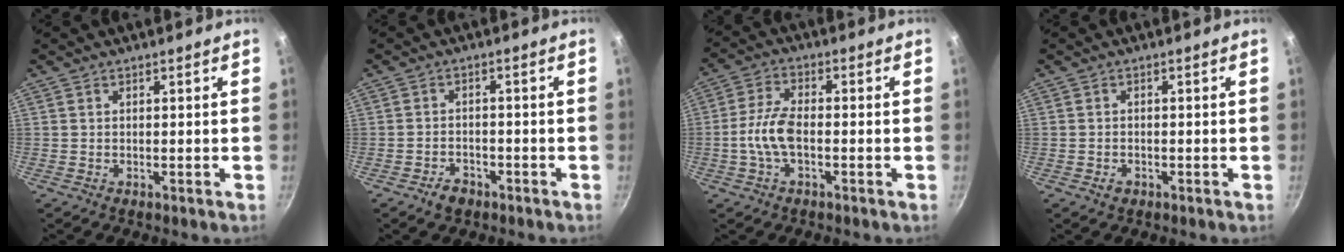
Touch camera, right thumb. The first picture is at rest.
{"total": 3.5, "force": [-2.4, 2.2, 1.4], "torque": [-0.018, 0.024, -0.033]}
{"total": 7.3, "force": [-1.6, 3.5, 6.2], "torque": [-0.129, 0.024, -0.039]}
{"total": 1.7, "force": [-0.9, 1.2, 0.8], "torque": [-0.013, 0.006, -0.013]}